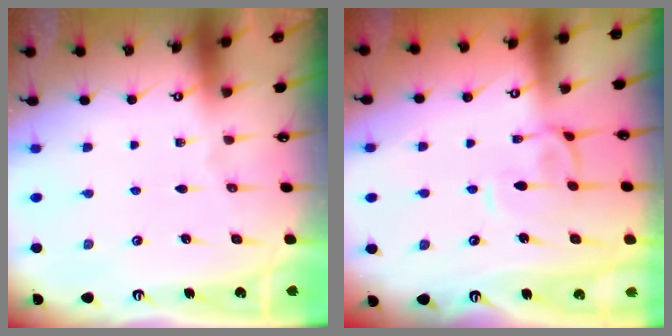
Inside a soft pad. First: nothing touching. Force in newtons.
{"total": 1.0, "press": 0.8, "slide": 0.6}